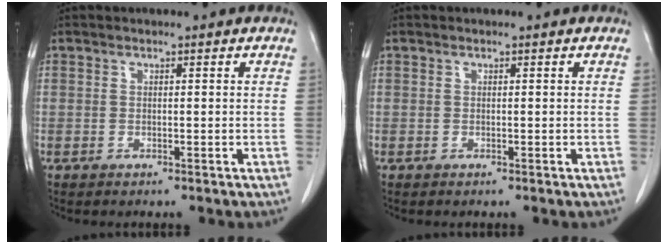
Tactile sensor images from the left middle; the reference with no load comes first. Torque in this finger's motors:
{"motor_torque": [0.00, 0.00, -0.01, 0.00]}